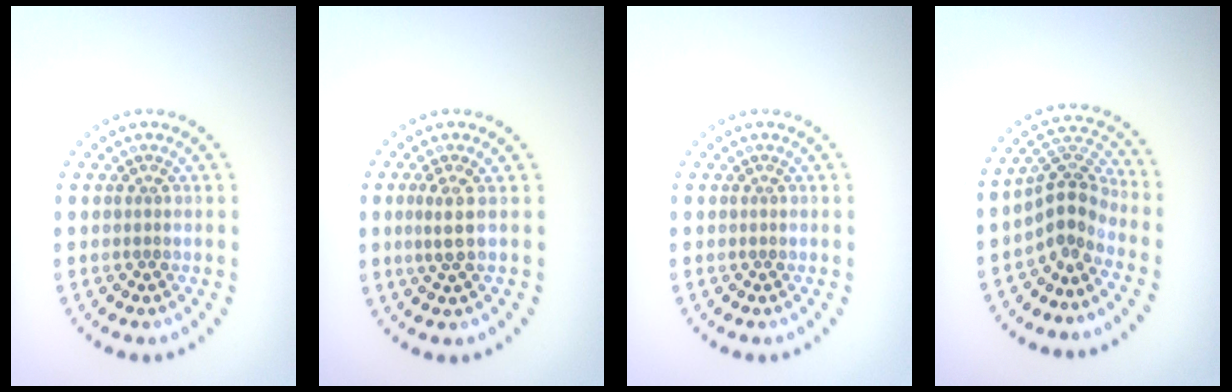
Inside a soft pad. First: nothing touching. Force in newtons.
{"total": 1.8, "press": 1.3, "slide": 1.3}
{"total": 0.0}
{"total": 3.5, "press": 2.7, "slide": 2.3}